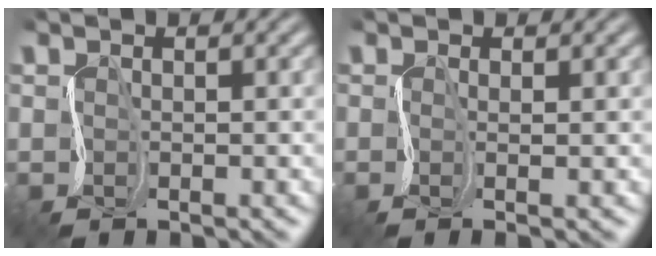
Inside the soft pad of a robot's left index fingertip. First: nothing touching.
{"total": 1.3, "force": [0.3, 0.3, 1.3], "torque": [-0.021, 0.003, 0.004]}